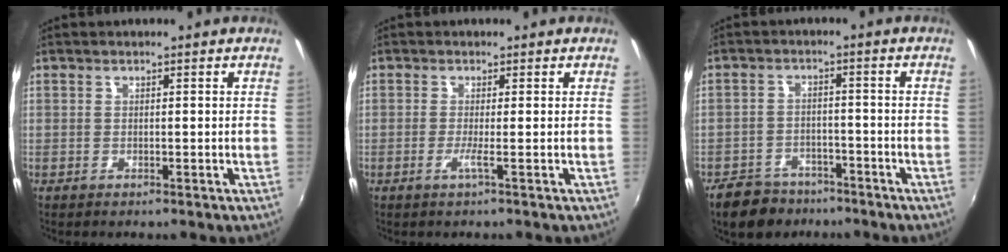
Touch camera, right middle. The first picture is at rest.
{"total": 1.5, "force": [-0.5, -0.6, 1.2], "torque": [-0.024, -0.006, -0.014]}
{"total": 8.9, "force": [-6.6, 5.3, 2.7], "torque": [-0.081, 0.009, -0.101]}